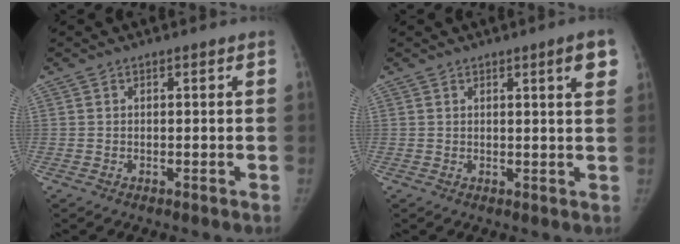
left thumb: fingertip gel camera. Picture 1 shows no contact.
{"total": 4.4, "force": [2.1, 0.3, 3.9], "torque": [-0.045, -0.009, 0.027]}